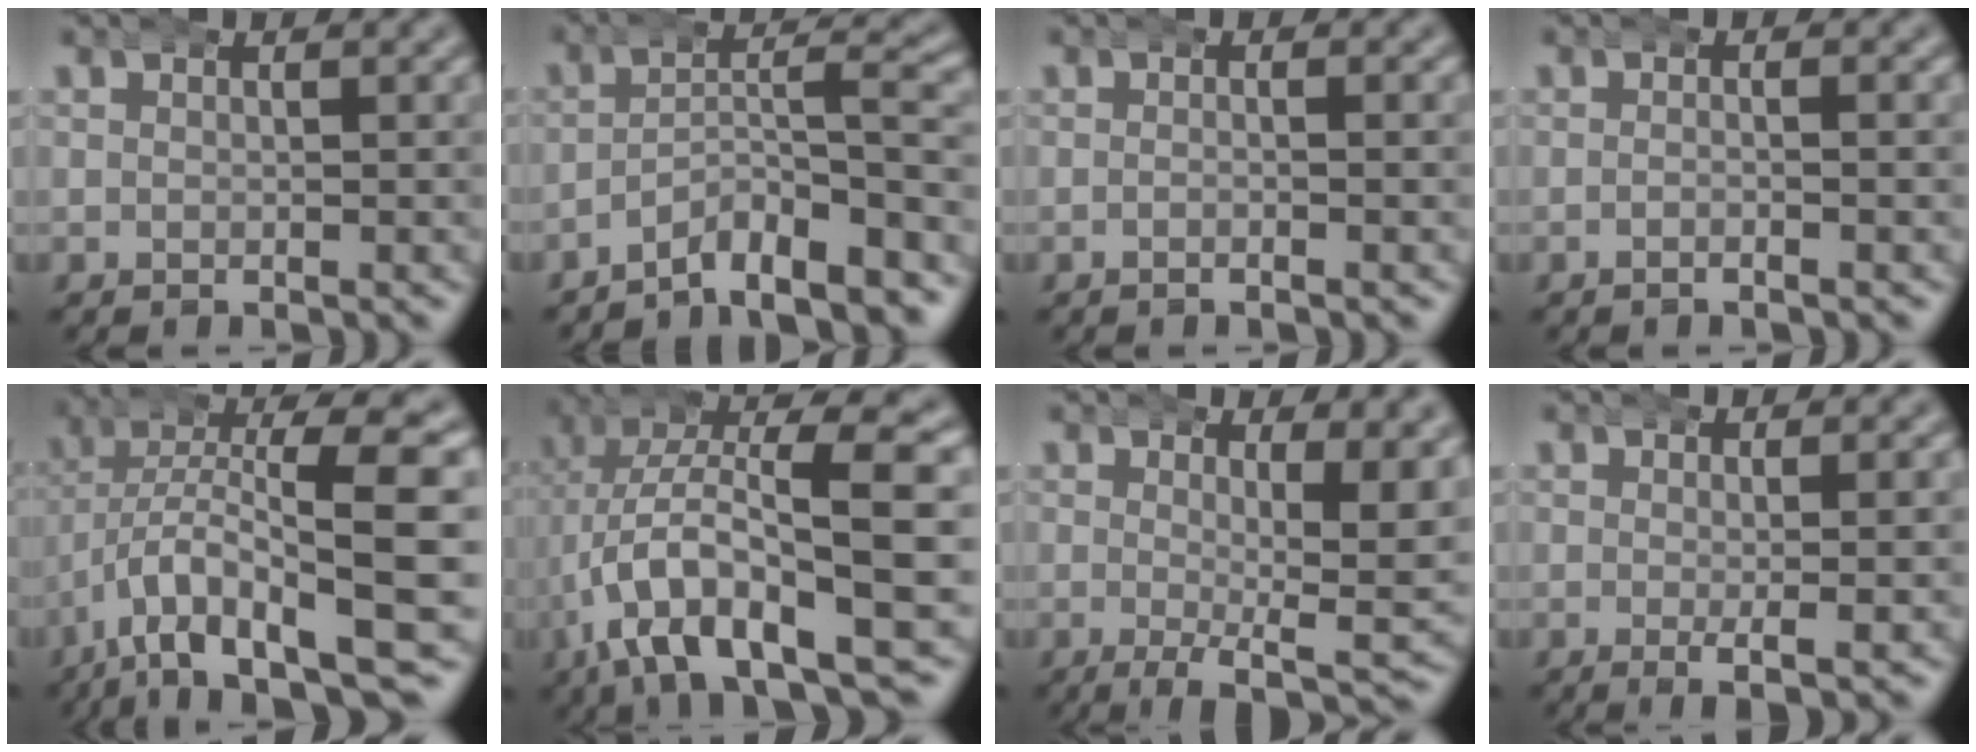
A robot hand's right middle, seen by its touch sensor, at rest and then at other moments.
{"total": 6.9, "force": [-5.3, 2.2, 3.8], "torque": [-0.053, -0.006, -0.083]}
{"total": 1.2, "force": [-0.8, -0.1, 0.9], "torque": [-0.013, 0.005, -0.020]}
{"total": 1.5, "force": [-1.1, -0.2, 1.1], "torque": [-0.016, 0.005, -0.024]}
{"total": 13.8, "force": [-8.0, 5.6, 9.7], "torque": [-0.171, -0.046, -0.101]}
{"total": 11.6, "force": [-2.6, 5.5, 9.9], "torque": [-0.188, -0.021, -0.026]}
{"total": 7.4, "force": [-2.1, 2.4, 6.6], "torque": [-0.096, -0.027, -0.027]}
{"total": 2.6, "force": [-0.7, 0.6, 2.5], "torque": [-0.041, 0.000, -0.015]}